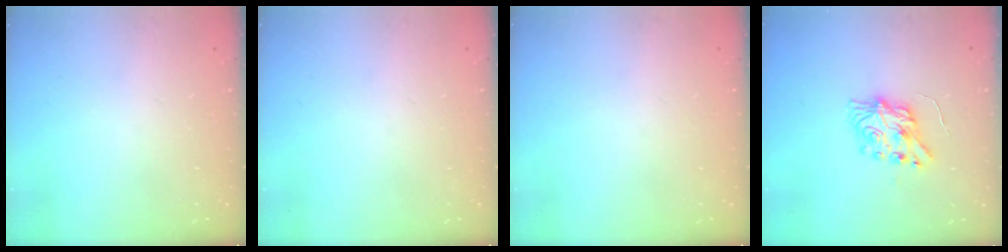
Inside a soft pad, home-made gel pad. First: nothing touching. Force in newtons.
{"total": 0.0}
{"total": 0.0}
{"total": 7.7, "press": 7.7, "slide": 0.8}